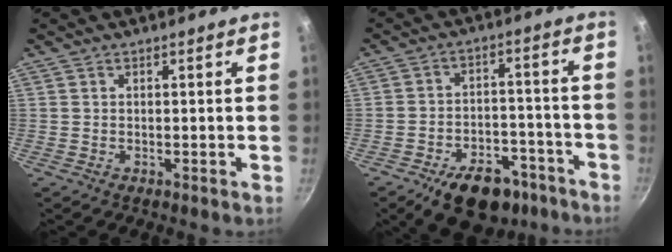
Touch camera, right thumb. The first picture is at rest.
{"total": 15.0, "force": [-9.8, 8.4, 7.7], "torque": [-0.074, 0.062, -0.130]}